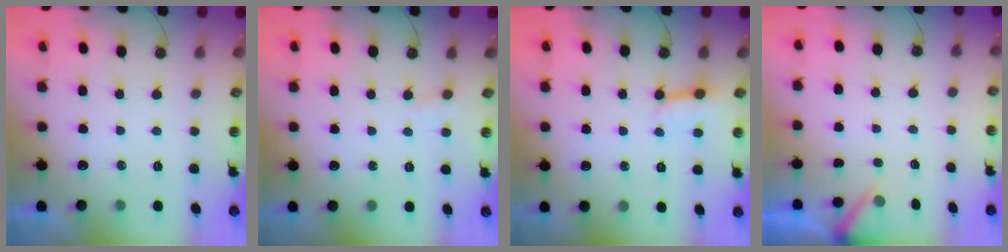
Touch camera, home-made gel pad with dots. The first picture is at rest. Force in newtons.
{"total": 2.3, "press": 2.3, "slide": 0.1}
{"total": 3.6, "press": 3.6, "slide": 0.5}
{"total": 2.4, "press": 2.4, "slide": 0.3}